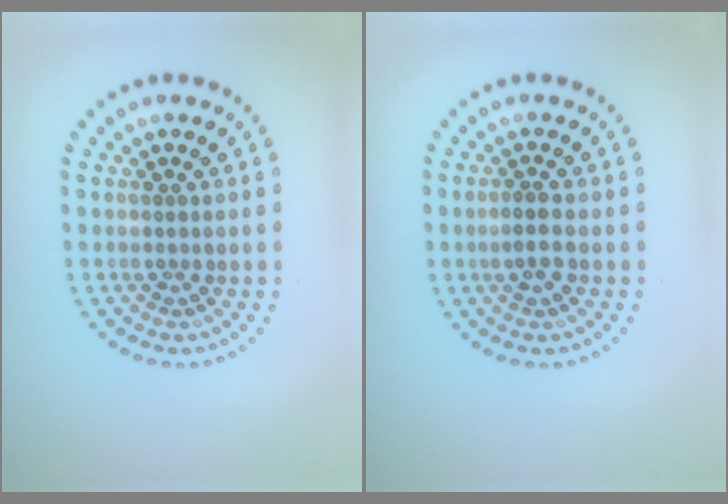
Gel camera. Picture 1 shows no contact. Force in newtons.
{"total": 1.9, "press": 1.8, "slide": 0.7}